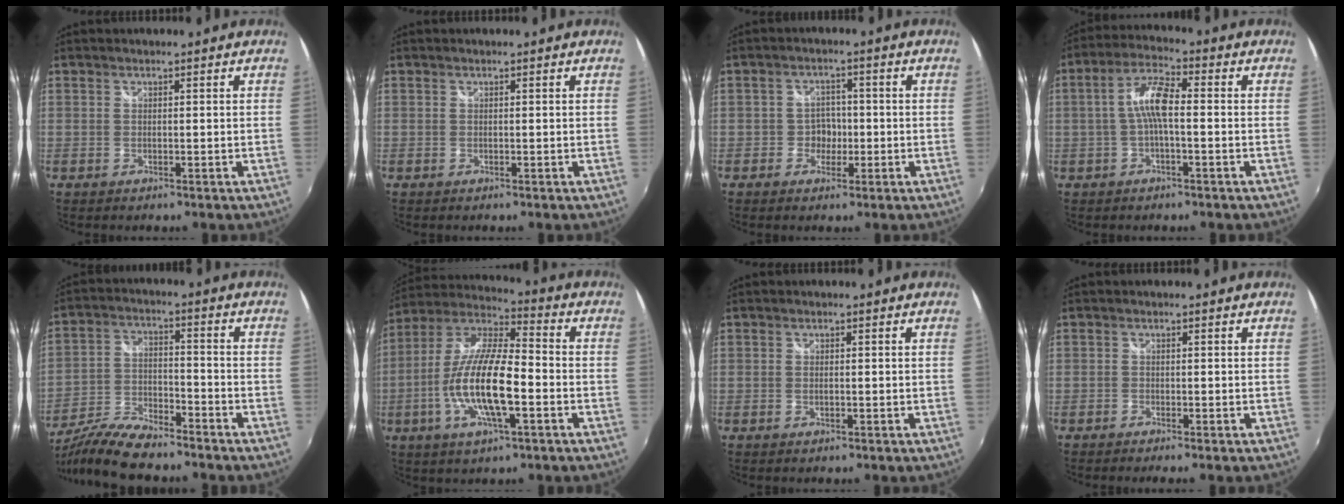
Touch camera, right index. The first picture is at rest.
{"total": 0.0}
{"total": 3.4, "force": [-1.4, 3.0, 0.8], "torque": [-0.012, 0.011, -0.024]}
{"total": 6.6, "force": [-0.6, 1.6, 6.4], "torque": [-0.134, 0.015, -0.012]}
{"total": 13.5, "force": [-11.5, 2.8, 6.6], "torque": [-0.143, -0.018, -0.213]}
{"total": 16.2, "force": [-4.4, 4.5, 14.9], "torque": [-0.296, -0.007, -0.087]}
{"total": 0.5, "force": [-0.1, 0.3, 0.4], "torque": [-0.010, -0.001, -0.003]}
{"total": 1.0, "force": [-0.8, -0.2, 0.5], "torque": [-0.006, -0.003, -0.014]}